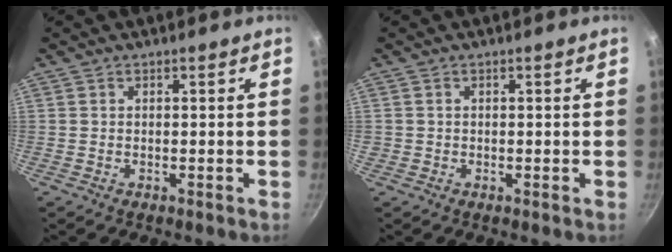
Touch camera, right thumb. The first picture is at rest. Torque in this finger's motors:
{"motor_torque": [0.24, 0.15, 0.18, 0.30, -0.01]}